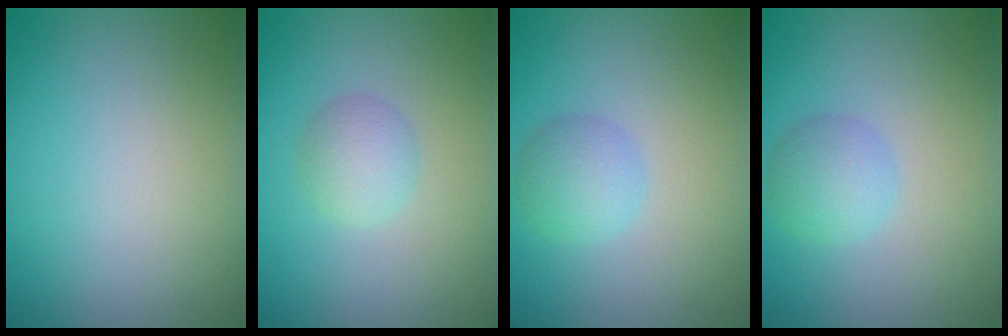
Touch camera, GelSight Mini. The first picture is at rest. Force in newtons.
{"total": 2.1, "press": 2.1, "slide": 0.1}
{"total": 2.4, "press": 2.4, "slide": 0.1}
{"total": 2.4, "press": 2.4, "slide": 0.1}